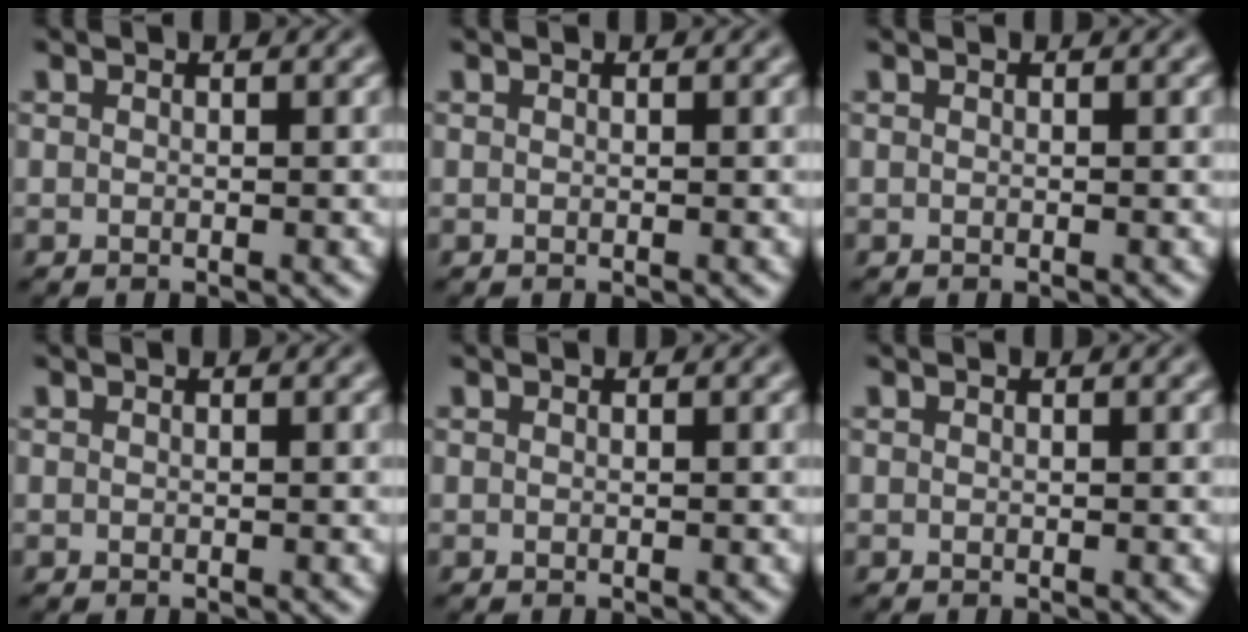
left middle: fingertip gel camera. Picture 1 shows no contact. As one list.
[{"total": 0.0}, {"total": 0.0}, {"total": 0.0}, {"total": 0.0}, {"total": 0.0}]